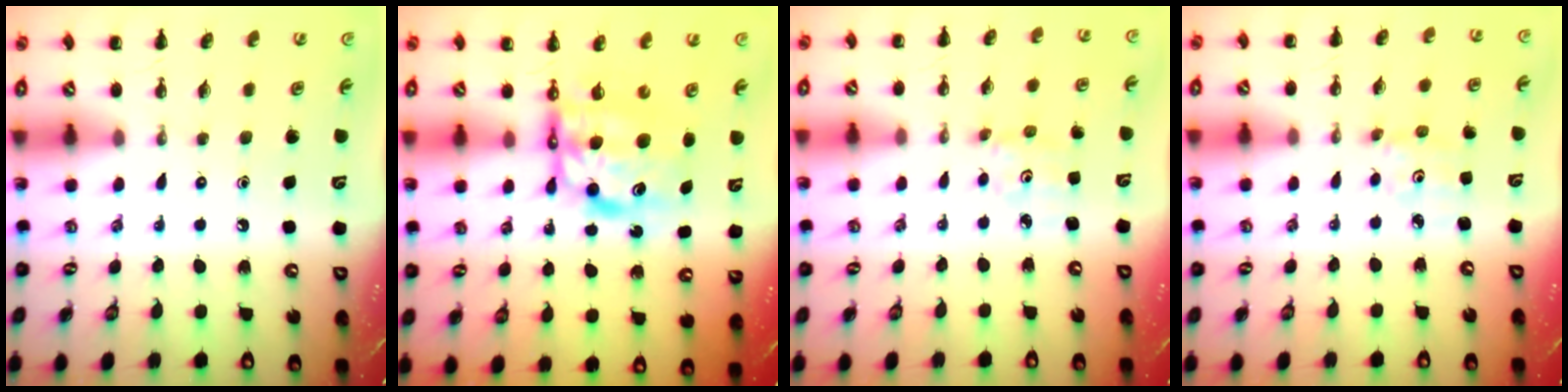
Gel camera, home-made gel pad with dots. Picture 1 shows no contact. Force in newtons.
{"total": 8.3, "press": 8.1, "slide": 2.0}
{"total": 1.6, "press": 1.5, "slide": 0.3}
{"total": 1.6, "press": 1.5, "slide": 0.3}